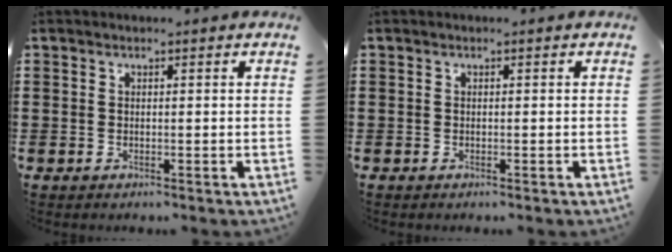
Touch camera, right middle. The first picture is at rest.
{"total": 0.0}